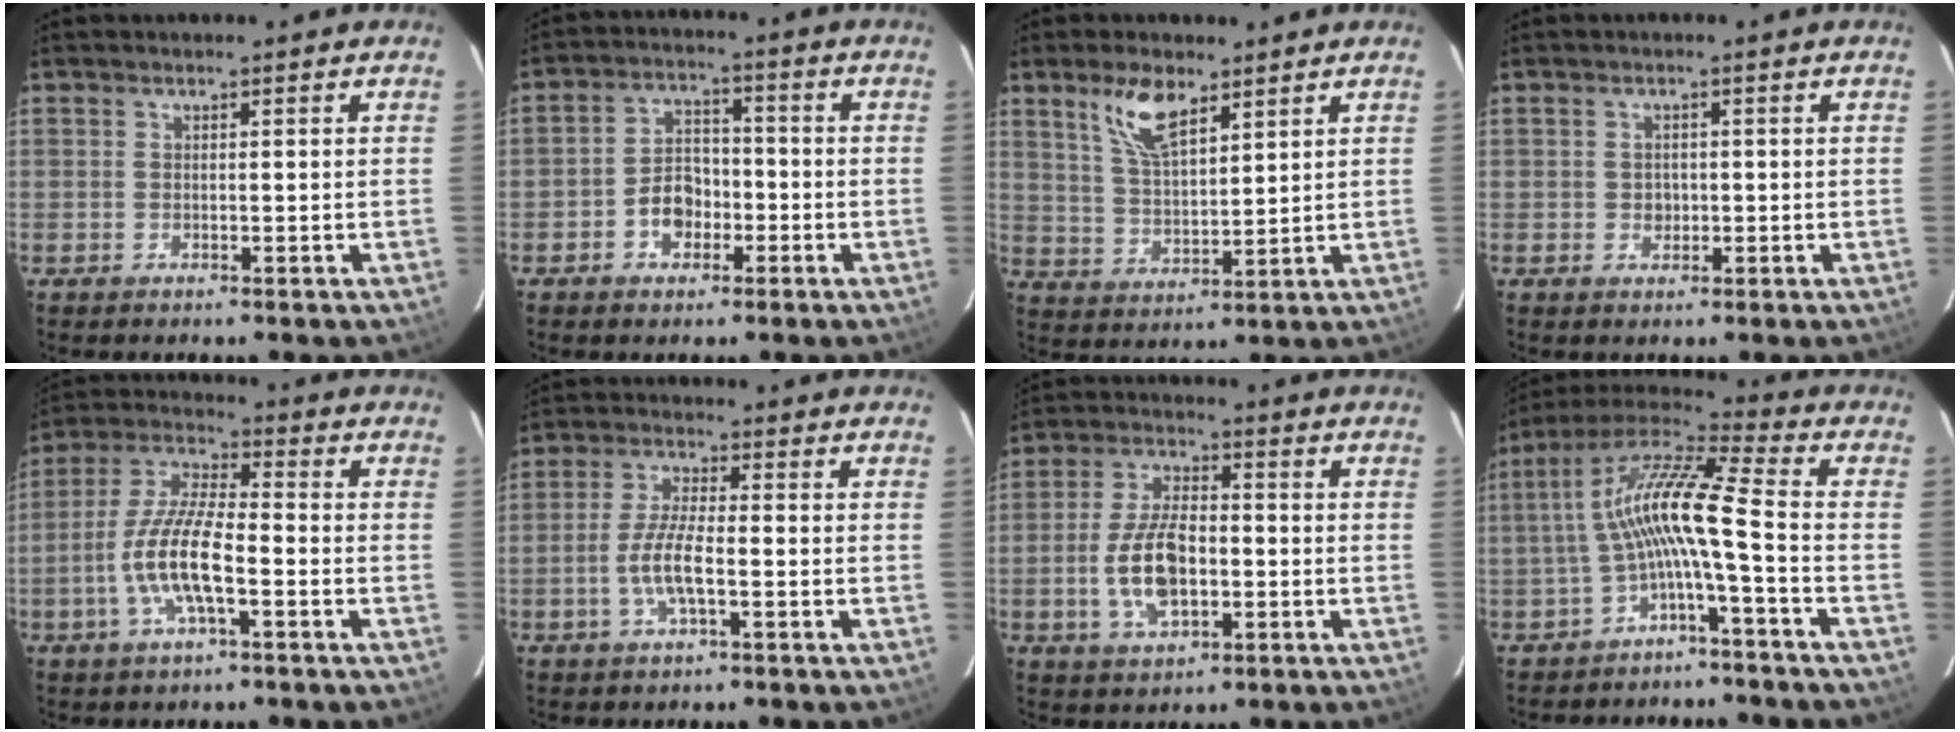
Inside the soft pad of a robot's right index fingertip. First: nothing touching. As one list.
[{"total": 6.3, "force": [-2.7, 4.6, 3.3], "torque": [-0.064, 0.020, -0.039]}, {"total": 8.7, "force": [5.5, 3.4, 5.8], "torque": [-0.111, 0.007, 0.113]}, {"total": 1.8, "force": [-0.2, 1.7, 0.6], "torque": [-0.008, 0.003, -0.002]}, {"total": 11.7, "force": [-3.9, 3.0, 10.6], "torque": [-0.225, -0.002, -0.075]}, {"total": 6.7, "force": [-2.1, 1.5, 6.2], "torque": [-0.128, -0.001, -0.042]}, {"total": 11.0, "force": [-2.3, 5.4, 9.2], "torque": [-0.189, 0.002, -0.037]}, {"total": 12.2, "force": [-2.6, 0.7, 11.9], "torque": [-0.240, 0.020, -0.056]}]